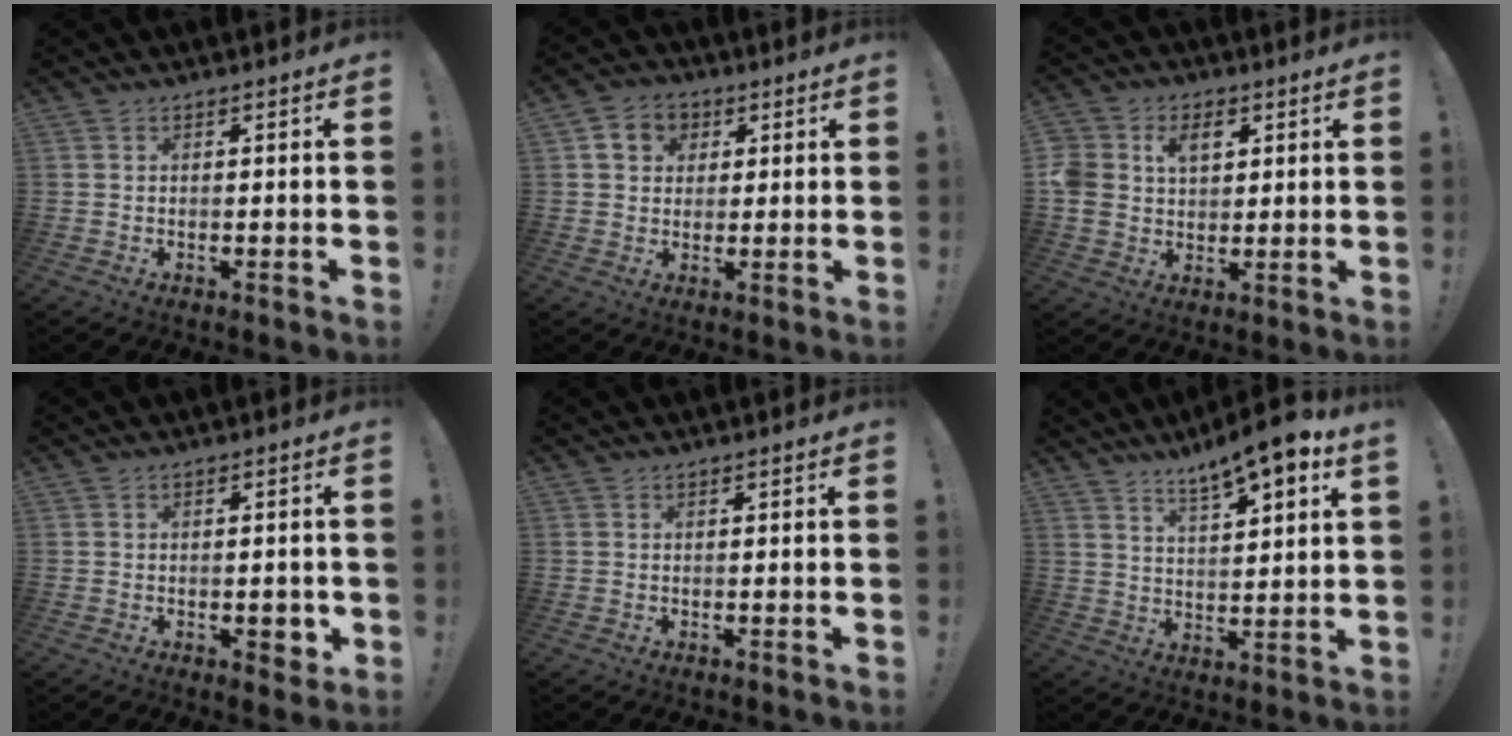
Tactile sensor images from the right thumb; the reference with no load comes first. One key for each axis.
{"total": 7.5, "fx": 2.7, "fy": 6.3, "fz": 3.1, "tx": -0.046, "ty": 0.000, "tz": 0.055}
{"total": 9.1, "fx": 3.1, "fy": 7.3, "fz": 4.4, "tx": -0.083, "ty": -0.003, "tz": 0.060}
{"total": 3.3, "fx": -0.7, "fy": 2.1, "fz": 2.4, "tx": -0.024, "ty": 0.003, "tz": -0.011}
{"total": 0.0}
{"total": 9.8, "fx": 7.4, "fy": 1.0, "fz": 6.3, "tx": -0.102, "ty": -0.048, "tz": 0.123}